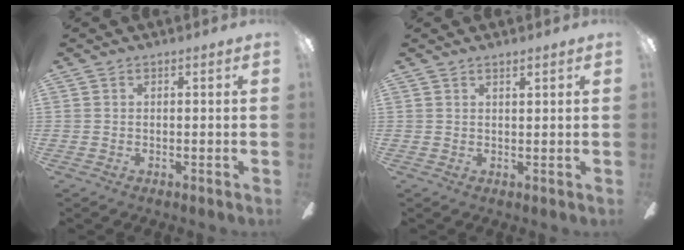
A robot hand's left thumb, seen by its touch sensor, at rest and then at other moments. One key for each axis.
{"total": 1.2, "fx": 1.1, "fy": 0.0, "fz": 0.4, "tx": -0.009, "ty": -0.001, "tz": 0.020}